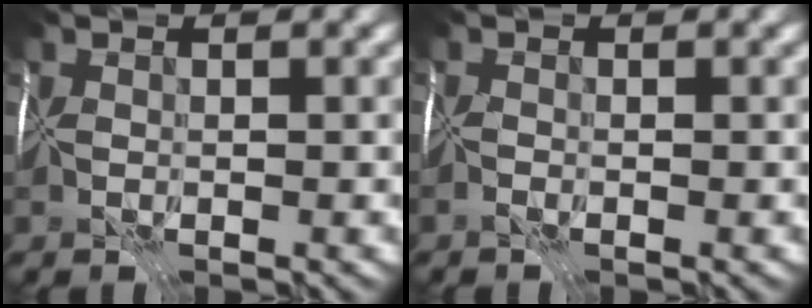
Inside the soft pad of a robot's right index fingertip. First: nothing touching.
{"total": 1.0, "force": [-1.0, -0.3, -0.3], "torque": [0.010, -0.003, -0.022]}